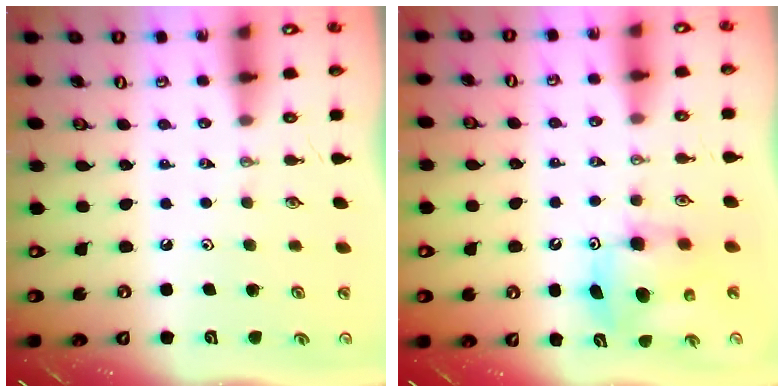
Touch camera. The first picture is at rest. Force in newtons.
{"total": 8.0, "press": 8.0, "slide": 0.4}